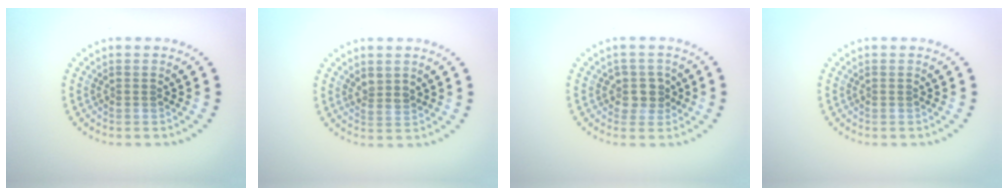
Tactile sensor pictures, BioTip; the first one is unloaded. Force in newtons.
{"total": 1.5, "press": 1.3, "slide": 0.8}
{"total": 2.2, "press": 1.8, "slide": 1.2}
{"total": 0.0}